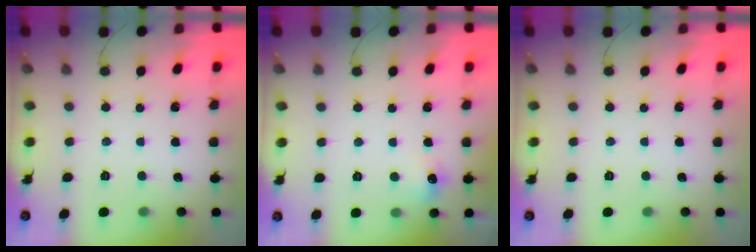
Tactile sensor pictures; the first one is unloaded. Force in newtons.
{"total": 5.4, "press": 5.3, "slide": 1.1}
{"total": 0.0}